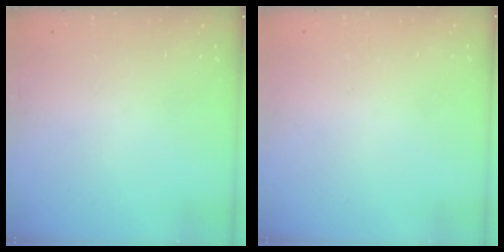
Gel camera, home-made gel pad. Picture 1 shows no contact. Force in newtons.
{"total": 2.0, "press": 2.0, "slide": 0.1}